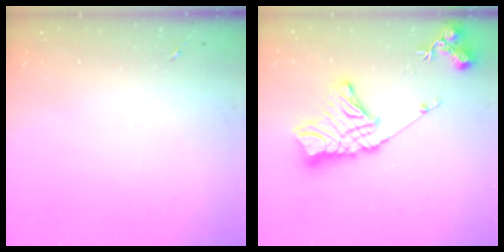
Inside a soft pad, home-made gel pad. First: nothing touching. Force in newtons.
{"total": 19.1, "press": 19.0, "slide": 1.8}